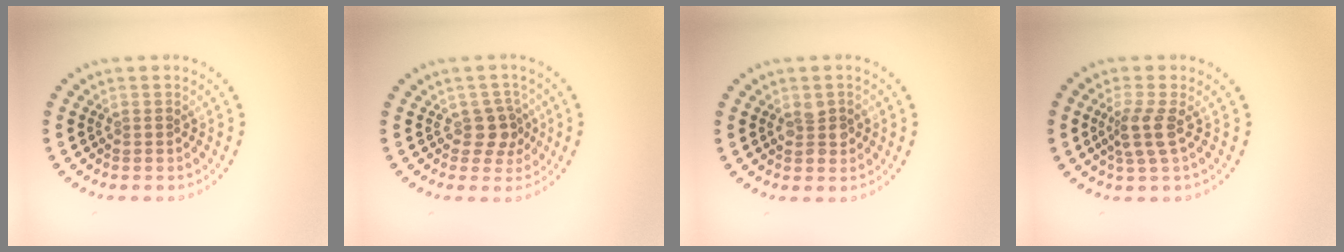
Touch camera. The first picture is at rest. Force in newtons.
{"total": 2.3, "press": 2.0, "slide": 1.2}
{"total": 1.8, "press": 1.7, "slide": 0.2}
{"total": 2.4, "press": 1.9, "slide": 1.5}